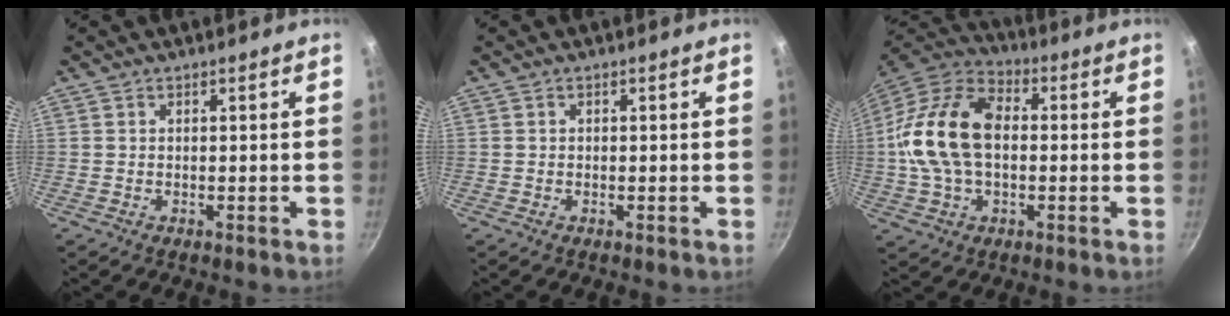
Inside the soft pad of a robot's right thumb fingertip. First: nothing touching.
{"total": 0.0}
{"total": 19.1, "force": [0.5, 12.3, 14.6], "torque": [-0.266, 0.035, -0.003]}